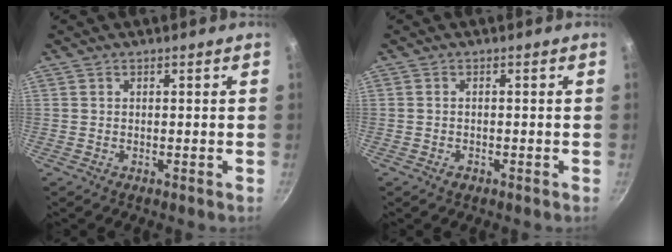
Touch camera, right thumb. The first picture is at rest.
{"total": 1.2, "force": [-0.8, 0.8, 0.6], "torque": [-0.012, 0.003, -0.014]}